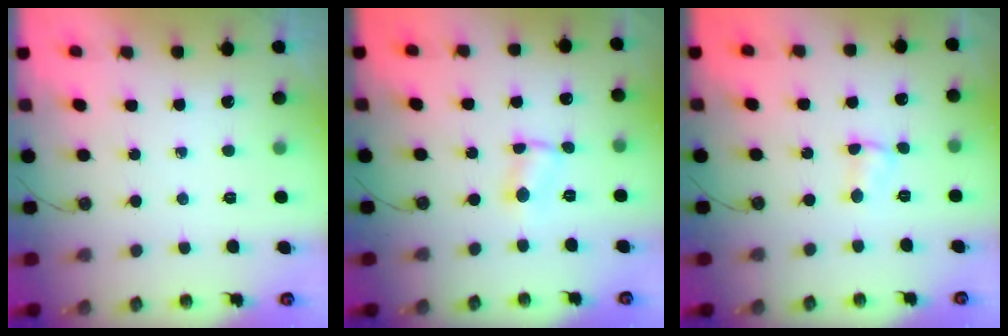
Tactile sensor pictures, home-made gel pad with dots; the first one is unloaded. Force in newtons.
{"total": 2.0, "press": 2.0, "slide": 0.3}
{"total": 2.6, "press": 2.6, "slide": 0.4}